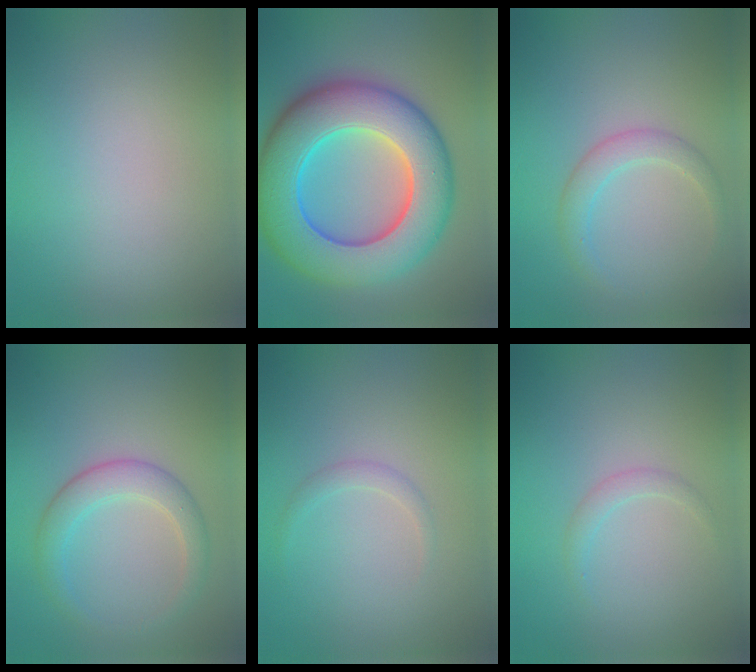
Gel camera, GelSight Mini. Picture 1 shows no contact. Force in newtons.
{"total": 13.3, "press": 13.3, "slide": 0.2}
{"total": 2.3, "press": 2.2, "slide": 0.3}
{"total": 3.3, "press": 3.3, "slide": 0.1}
{"total": 1.0, "press": 1.0, "slide": 0.0}
{"total": 1.1, "press": 1.1, "slide": 0.2}